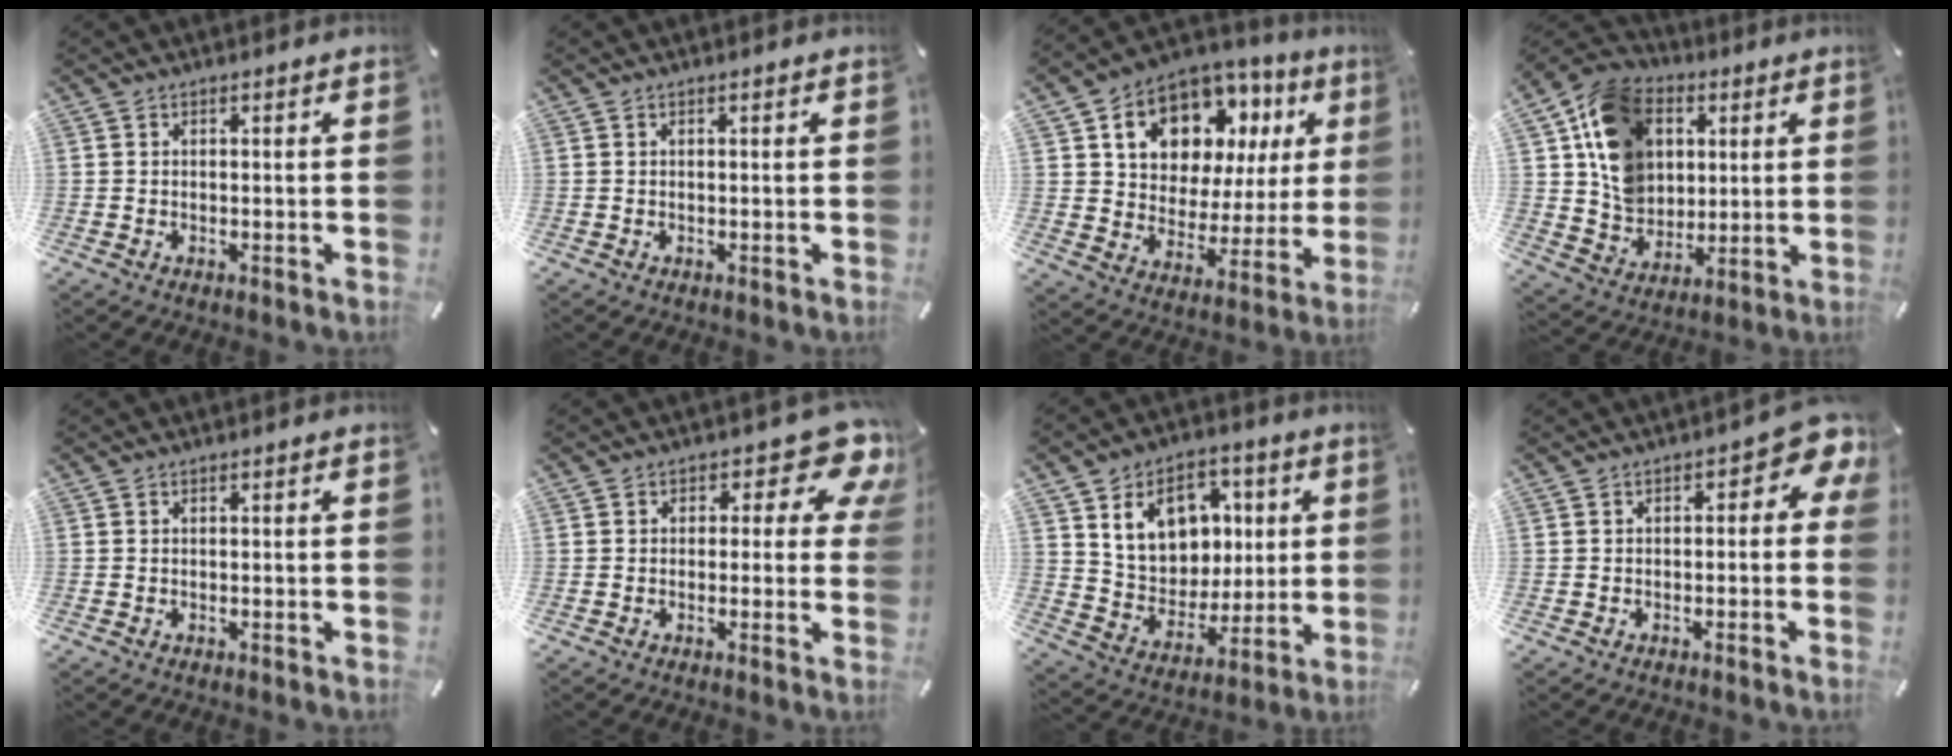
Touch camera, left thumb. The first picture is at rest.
{"total": 0.0}
{"total": 13.2, "force": [7.8, 9.3, 5.2], "torque": [-0.091, -0.056, 0.140]}
{"total": 15.7, "force": [4.1, 13.3, 7.2], "torque": [-0.138, -0.010, 0.081]}
{"total": 0.0}
{"total": 10.2, "force": [4.7, 5.1, 7.4], "torque": [-0.084, -0.030, 0.078]}
{"total": 14.6, "force": [5.3, 12.0, 6.4], "torque": [-0.099, -0.018, 0.107]}
{"total": 5.0, "force": [0.7, 2.9, 4.1], "torque": [-0.049, -0.004, 0.005]}